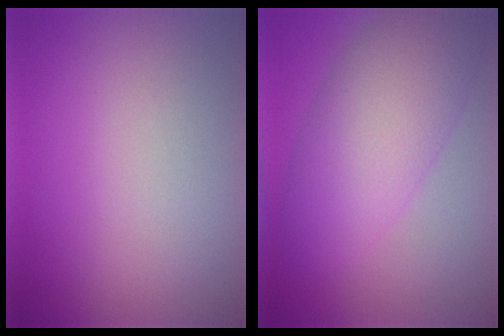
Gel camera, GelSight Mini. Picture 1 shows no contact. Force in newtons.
{"total": 7.3, "press": 7.3, "slide": 0.2}